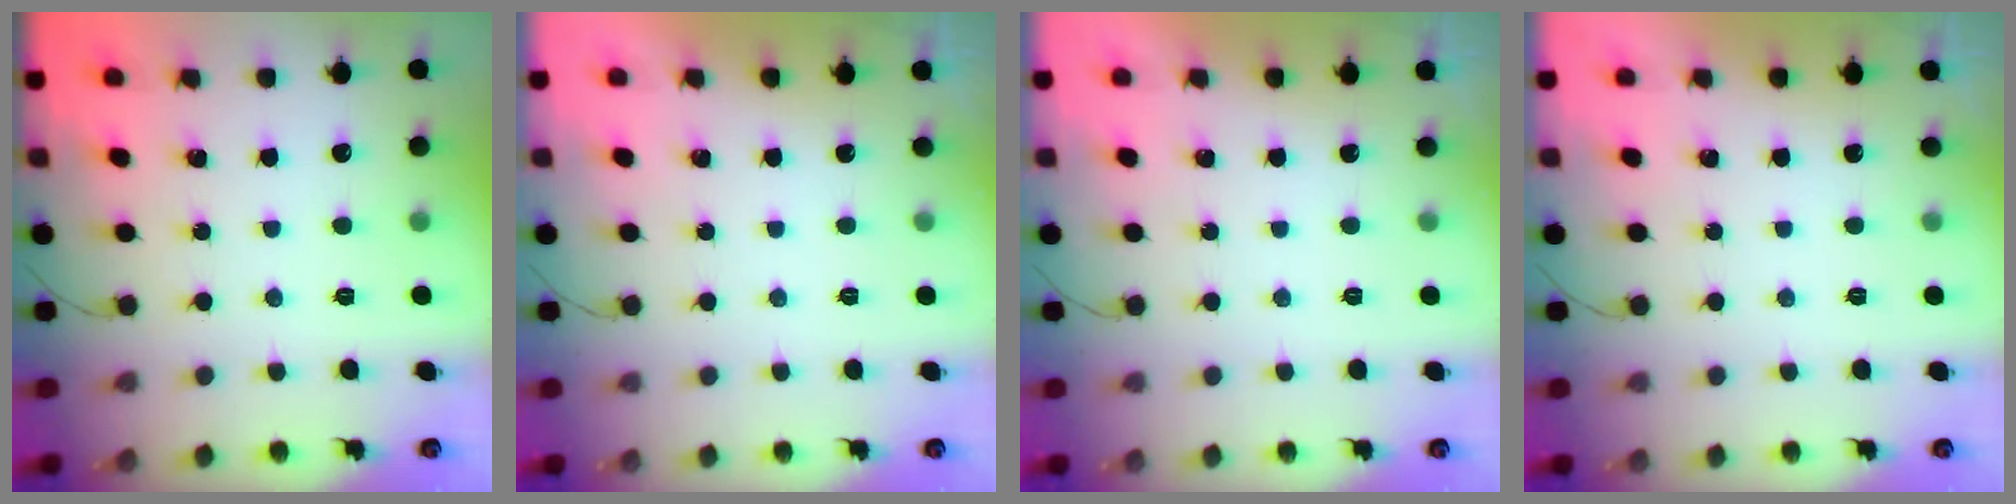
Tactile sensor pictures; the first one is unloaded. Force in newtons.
{"total": 0.0}
{"total": 0.0}
{"total": 0.0}